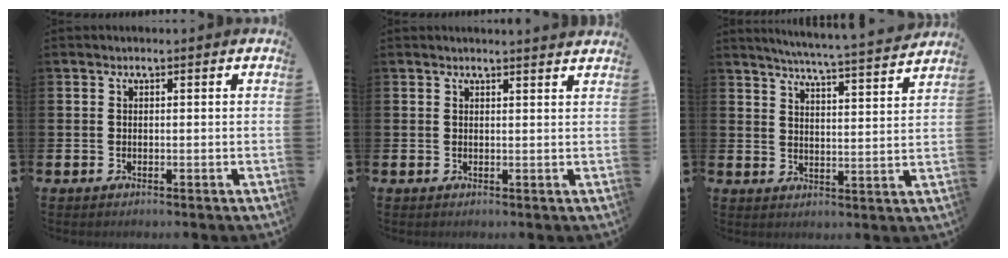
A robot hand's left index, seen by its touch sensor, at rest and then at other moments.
{"total": 1.5, "force": [1.5, -0.1, -0.1], "torque": [0.009, -0.011, 0.026]}
{"total": 5.7, "force": [5.5, -0.8, 1.5], "torque": [-0.044, -0.044, 0.092]}